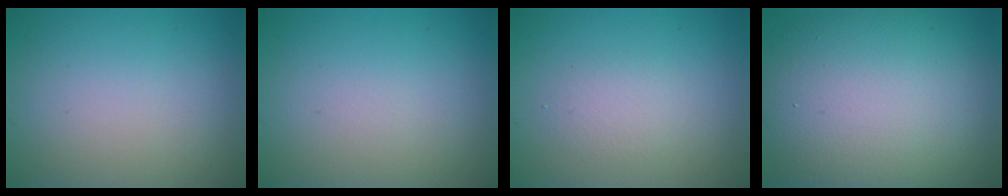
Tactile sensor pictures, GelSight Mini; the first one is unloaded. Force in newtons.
{"total": 0.0}
{"total": 1.5, "press": 1.5, "slide": 0.2}
{"total": 13.7, "press": 13.7, "slide": 0.9}